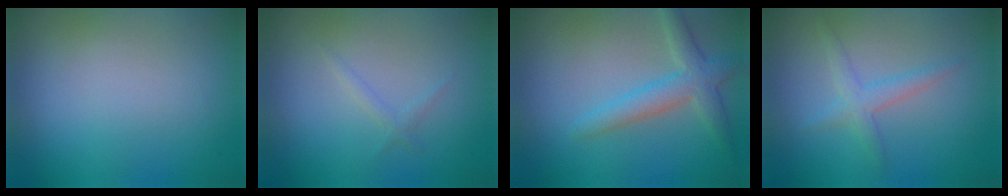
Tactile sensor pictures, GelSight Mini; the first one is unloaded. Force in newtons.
{"total": 0.8, "press": 0.8, "slide": 0.1}
{"total": 3.3, "press": 3.3, "slide": 0.2}
{"total": 2.0, "press": 2.0, "slide": 0.1}